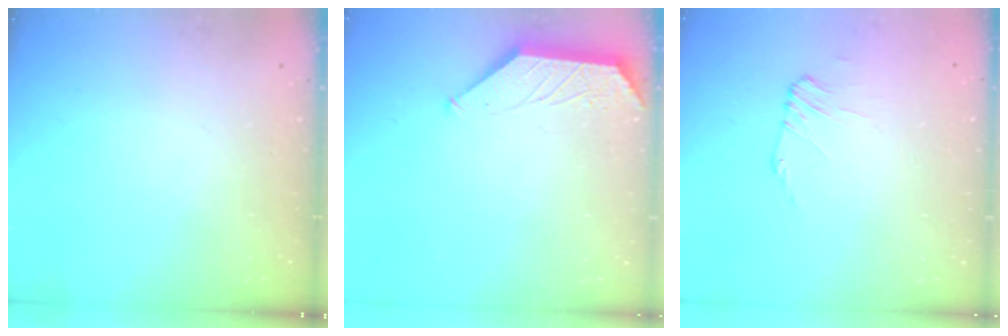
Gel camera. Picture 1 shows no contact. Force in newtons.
{"total": 1.5, "press": 1.4, "slide": 0.3}
{"total": 1.1, "press": 1.0, "slide": 0.3}